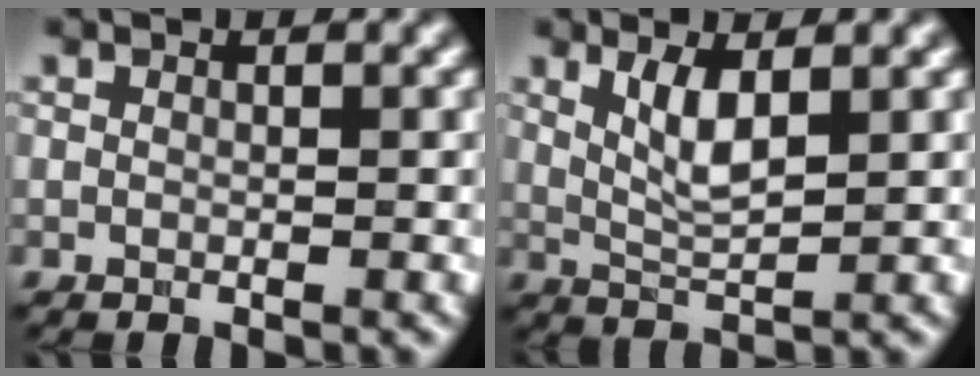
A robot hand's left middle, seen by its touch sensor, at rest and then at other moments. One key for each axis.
{"total": 2.8, "fx": 1.0, "fy": 0.6, "fz": 2.5, "tx": -0.060, "ty": -0.005, "tz": 0.034}